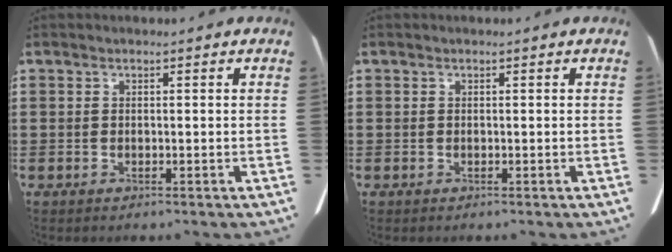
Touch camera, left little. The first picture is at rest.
{"total": 0.0}